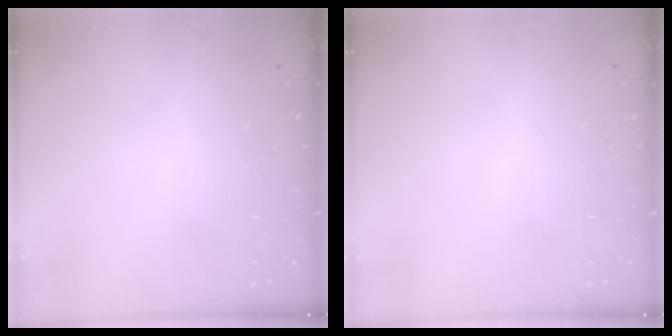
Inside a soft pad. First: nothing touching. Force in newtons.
{"total": 0.0}